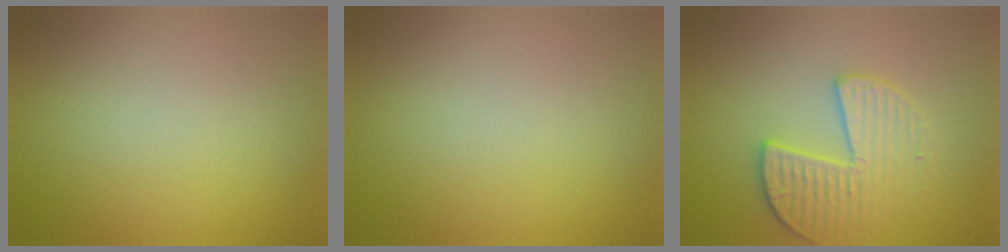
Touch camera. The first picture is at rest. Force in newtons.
{"total": 0.0}
{"total": 3.6, "press": 3.4, "slide": 1.2}